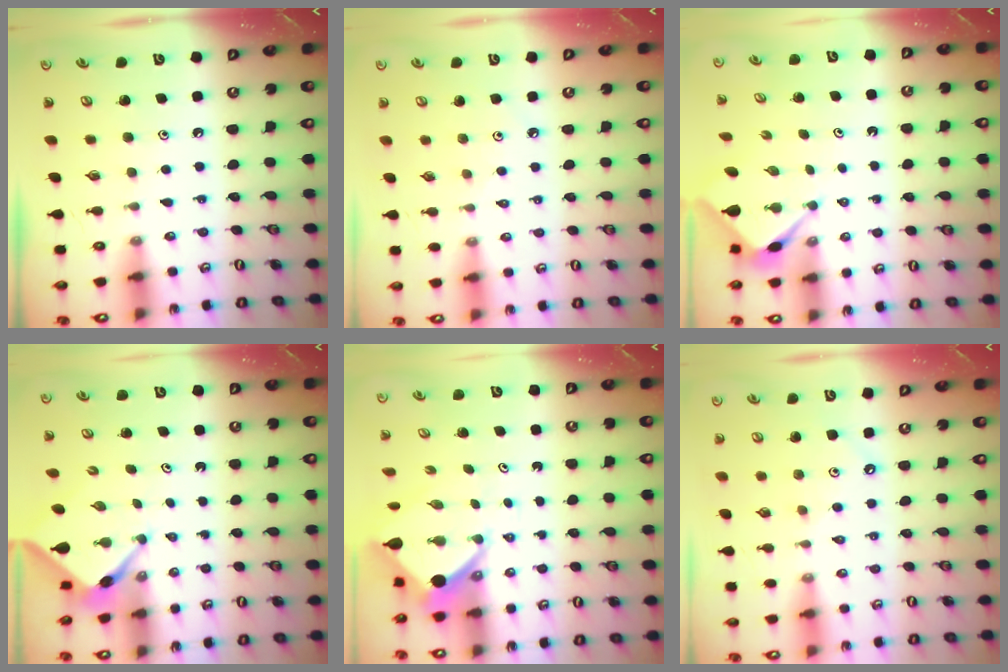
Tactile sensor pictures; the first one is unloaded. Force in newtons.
{"total": 1.9, "press": 1.9, "slide": 0.4}
{"total": 3.2, "press": 3.2, "slide": 0.4}
{"total": 3.1, "press": 3.1, "slide": 0.3}
{"total": 6.3, "press": 6.3, "slide": 0.5}
{"total": 1.1, "press": 1.1, "slide": 0.3}